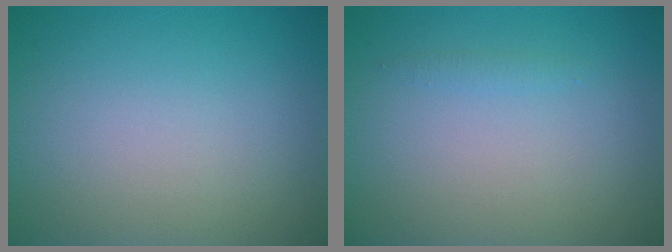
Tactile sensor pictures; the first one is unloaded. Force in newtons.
{"total": 0.5, "press": 0.5, "slide": 0.0}